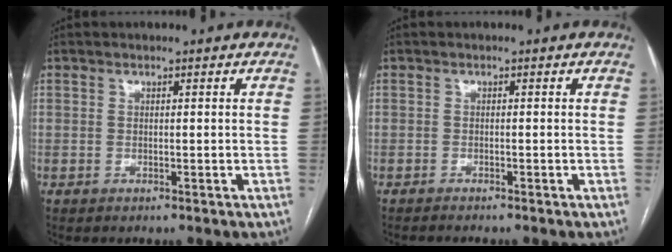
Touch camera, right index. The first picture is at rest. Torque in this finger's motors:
{"motor_torque": [-0.08, -0.08, -0.03, 0.01]}